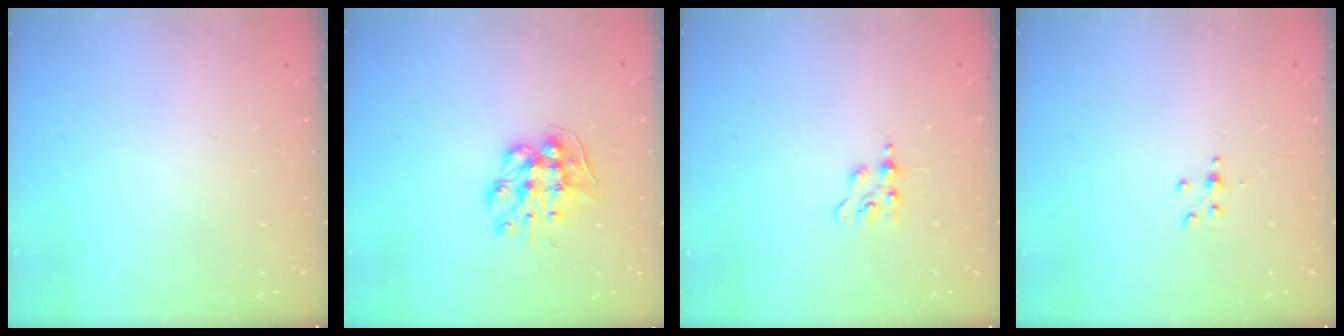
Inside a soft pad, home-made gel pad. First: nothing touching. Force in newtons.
{"total": 9.7, "press": 9.7, "slide": 0.6}
{"total": 2.8, "press": 2.7, "slide": 0.5}
{"total": 4.0, "press": 3.8, "slide": 1.3}